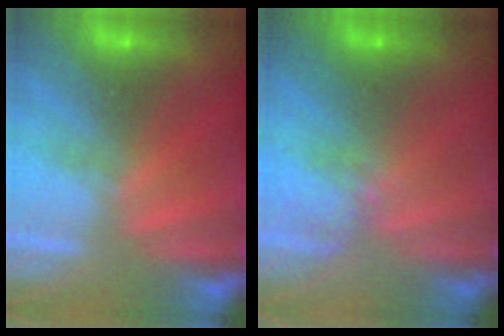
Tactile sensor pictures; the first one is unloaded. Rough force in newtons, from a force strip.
{"total": 4.3}